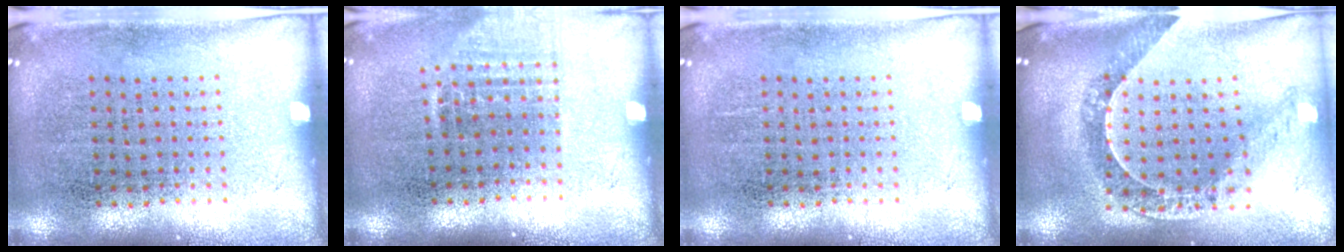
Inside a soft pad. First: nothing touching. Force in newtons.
{"total": 0.9, "press": 0.8, "slide": 0.4}
{"total": 0.0}
{"total": 1.1, "press": 1.1, "slide": 0.3}